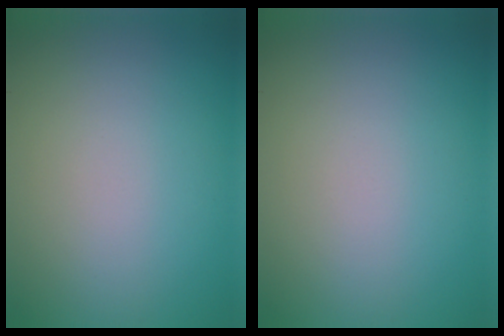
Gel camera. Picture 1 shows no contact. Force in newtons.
{"total": 0.0}